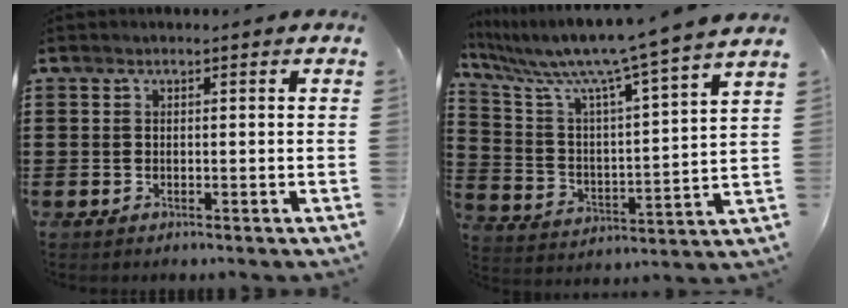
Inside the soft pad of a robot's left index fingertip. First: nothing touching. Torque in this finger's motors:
{"motor_torque": [1.09, -1.05, 0.45, 0.21]}